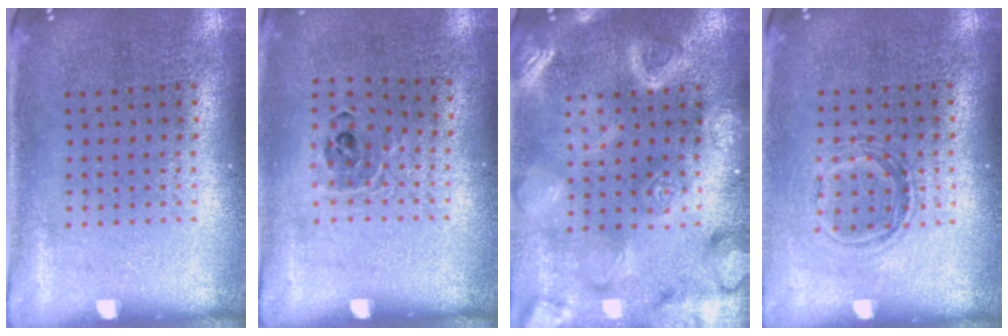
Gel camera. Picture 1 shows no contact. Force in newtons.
{"total": 0.9, "press": 0.9, "slide": 0.1}
{"total": 5.6, "press": 5.5, "slide": 0.6}
{"total": 1.1, "press": 0.9, "slide": 0.6}